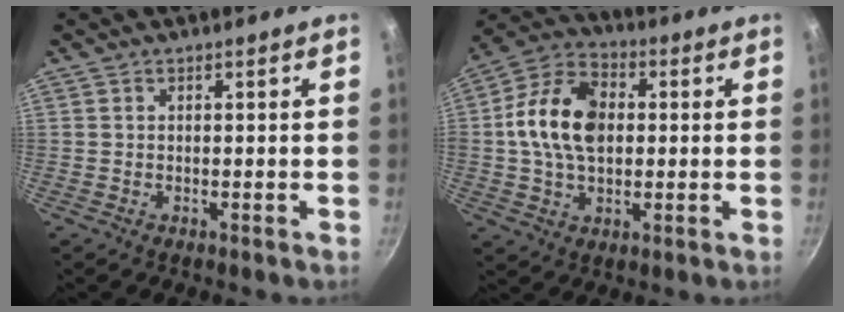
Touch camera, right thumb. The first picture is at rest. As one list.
[{"total": 14.9, "force": [1.1, 10.1, 11.0], "torque": [-0.176, 0.018, 0.003]}]